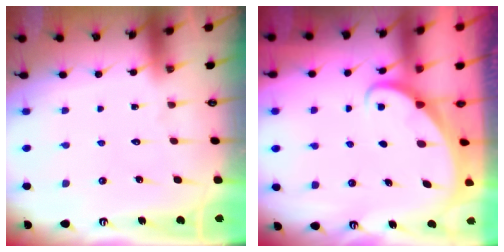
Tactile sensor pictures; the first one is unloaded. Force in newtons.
{"total": 1.7, "press": 1.6, "slide": 0.1}